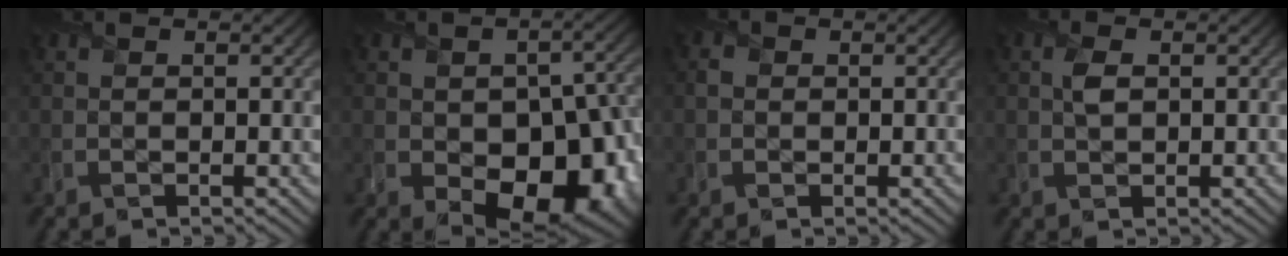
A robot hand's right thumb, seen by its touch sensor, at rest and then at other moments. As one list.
[{"total": 13.2, "force": [-3.2, 8.4, 9.7], "torque": [-0.128, -0.037, -0.032]}, {"total": 1.3, "force": [-0.1, 1.2, 0.4], "torque": [-0.004, -0.003, -0.008]}, {"total": 1.7, "force": [0.5, 1.0, 1.3], "torque": [-0.031, 0.002, 0.006]}]